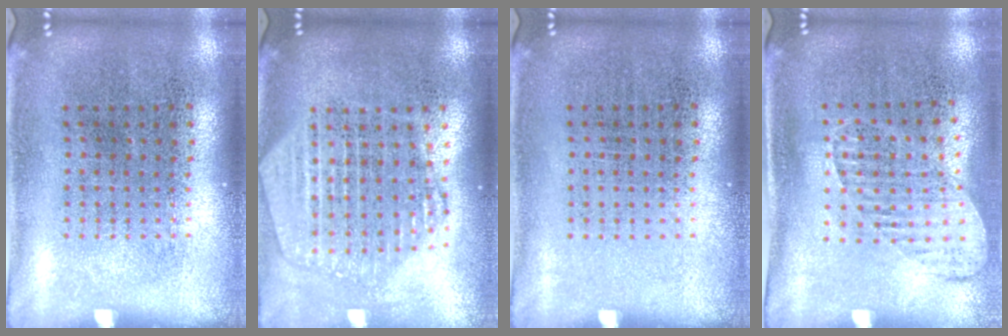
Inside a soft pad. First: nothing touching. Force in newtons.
{"total": 2.3, "press": 2.0, "slide": 1.1}
{"total": 0.0}
{"total": 1.4, "press": 1.1, "slide": 0.8}